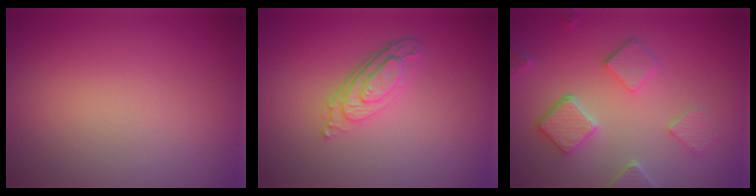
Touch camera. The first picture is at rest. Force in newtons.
{"total": 4.0, "press": 2.8, "slide": 2.9}
{"total": 4.7, "press": 3.8, "slide": 2.8}